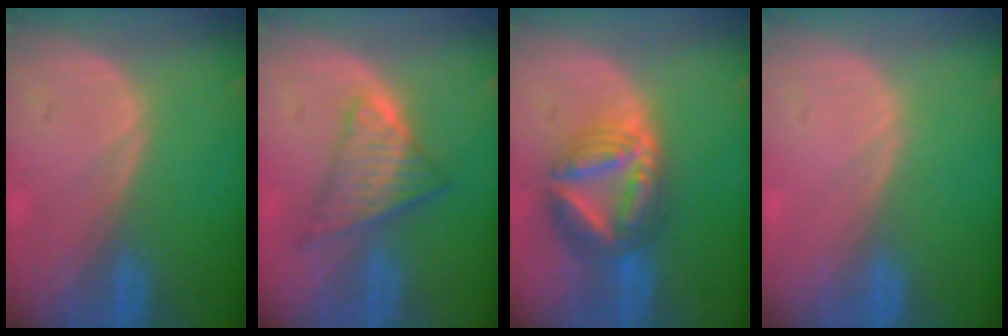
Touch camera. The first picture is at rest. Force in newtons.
{"total": 7.0, "press": 6.1, "slide": 3.5}
{"total": 8.7, "press": 8.7, "slide": 0.8}
{"total": 0.0}